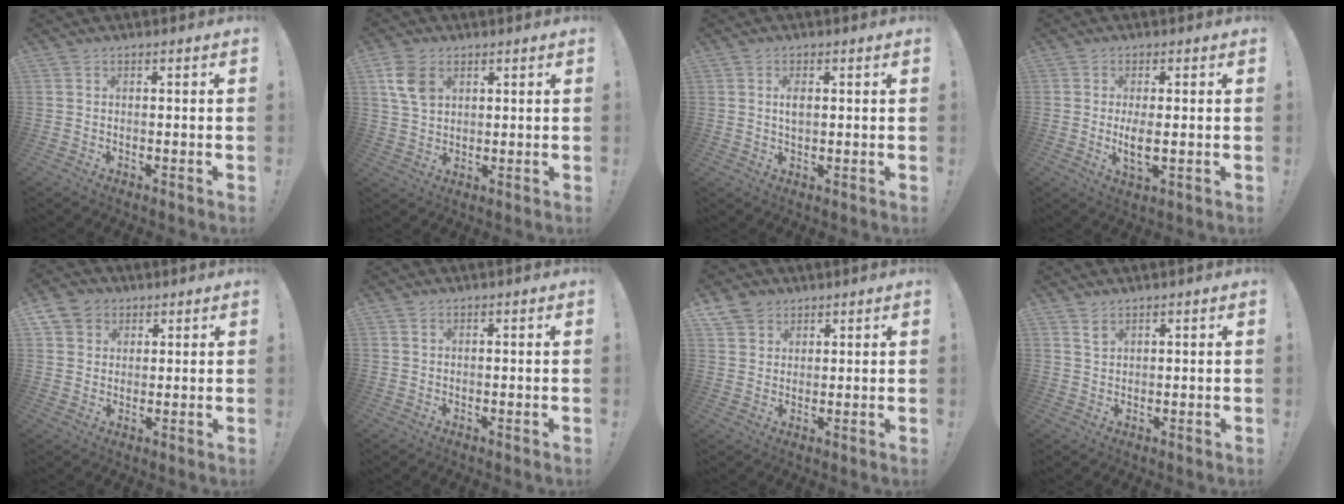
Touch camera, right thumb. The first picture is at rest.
{"total": 8.5, "force": [3.3, 6.0, 5.1], "torque": [-0.089, -0.001, 0.066]}
{"total": 2.9, "force": [0.7, 2.1, 1.9], "torque": [-0.023, -0.001, 0.008]}
{"total": 5.2, "force": [0.1, 1.6, 5.0], "torque": [-0.088, -0.015, -0.001]}
{"total": 6.7, "force": [3.4, 5.6, 1.4], "torque": [-0.019, -0.016, 0.067]}
{"total": 0.6, "force": [0.4, 0.5, 0.1], "torque": [0.002, -0.002, 0.006]}
{"total": 5.8, "force": [3.8, 4.3, 0.8], "torque": [-0.015, -0.020, 0.075]}
{"total": 2.1, "force": [1.7, 0.9, 0.9], "torque": [-0.006, -0.014, 0.029]}